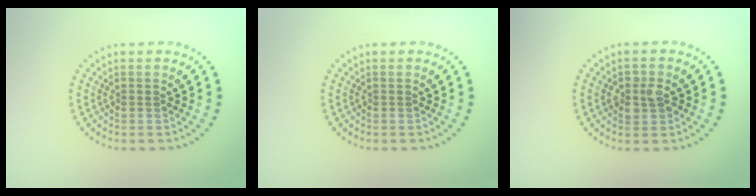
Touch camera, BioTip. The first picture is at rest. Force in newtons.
{"total": 0.0}
{"total": 2.3, "press": 2.2, "slide": 0.3}